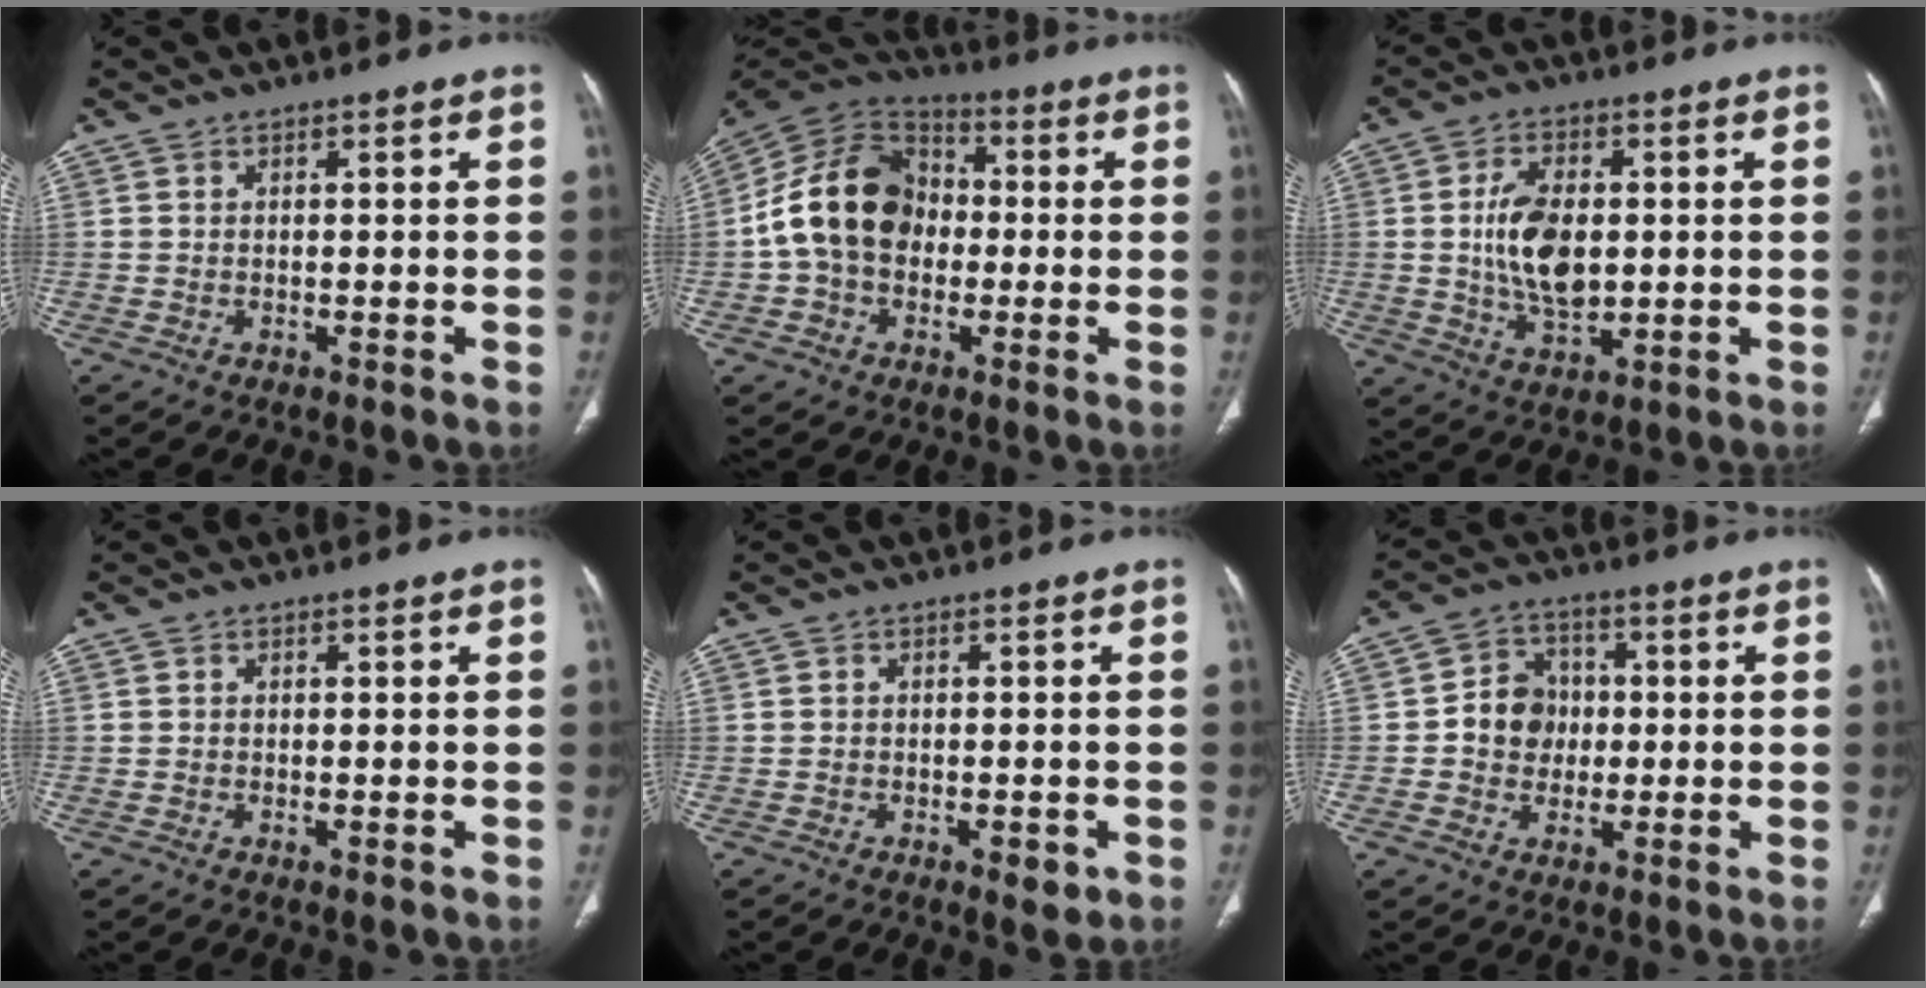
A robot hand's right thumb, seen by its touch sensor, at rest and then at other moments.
{"total": 16.2, "force": [-0.8, 12.3, 10.5], "torque": [-0.172, 0.038, -0.024]}
{"total": 11.3, "force": [0.4, 6.5, 9.2], "torque": [-0.159, -0.004, 0.014]}
{"total": 0.0}
{"total": 2.9, "force": [-1.3, 1.3, 2.3], "torque": [-0.024, -0.001, -0.014]}
{"total": 8.0, "force": [-0.2, 7.1, 3.7], "torque": [-0.021, 0.015, -0.012]}